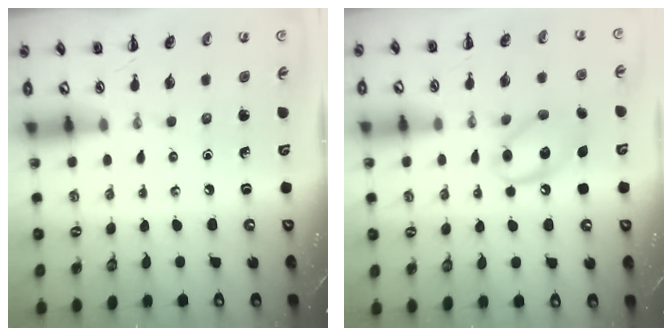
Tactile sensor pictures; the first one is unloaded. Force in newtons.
{"total": 12.4, "press": 12.3, "slide": 1.6}